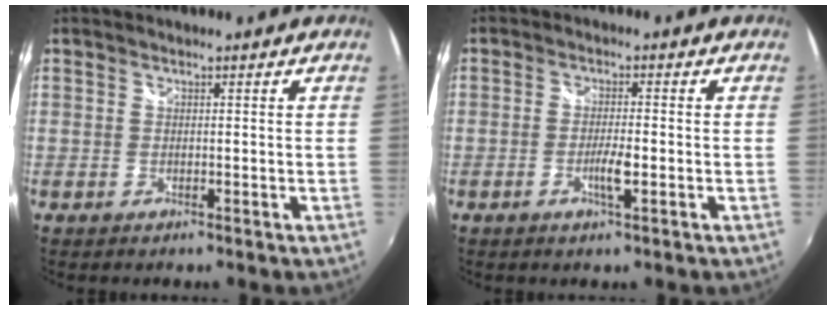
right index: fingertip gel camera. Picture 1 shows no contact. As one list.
[{"total": 3.3, "force": [-1.2, 0.4, 3.0], "torque": [-0.060, -0.002, -0.024]}]